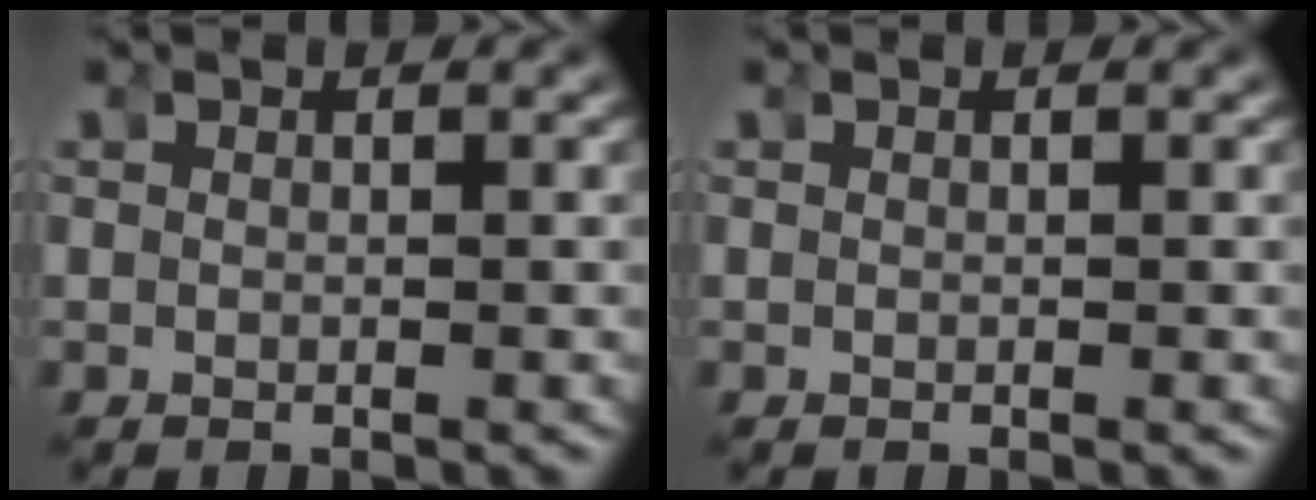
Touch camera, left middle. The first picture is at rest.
{"total": 0.0}